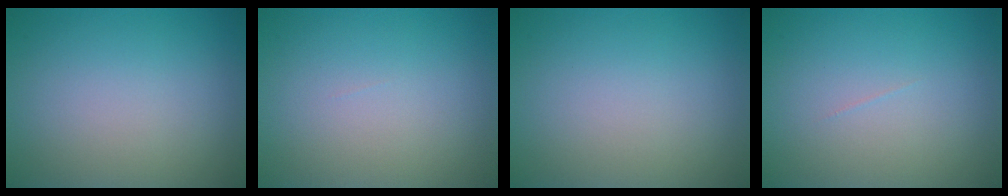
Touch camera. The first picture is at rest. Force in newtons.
{"total": 0.0}
{"total": 0.0}
{"total": 0.0}